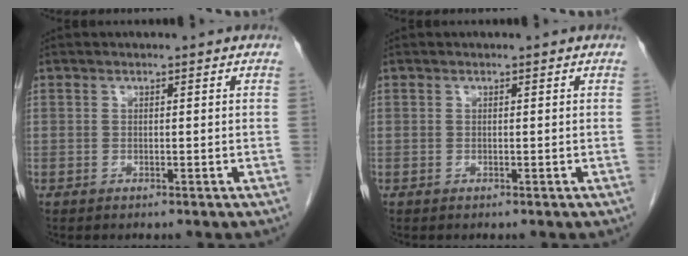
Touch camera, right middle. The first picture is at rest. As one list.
[{"total": 0.0}]